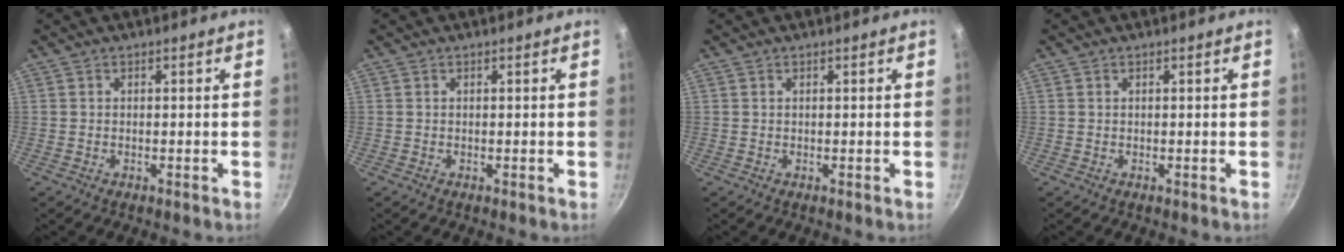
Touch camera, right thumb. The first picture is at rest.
{"total": 0.0}
{"total": 0.0}
{"total": 0.0}